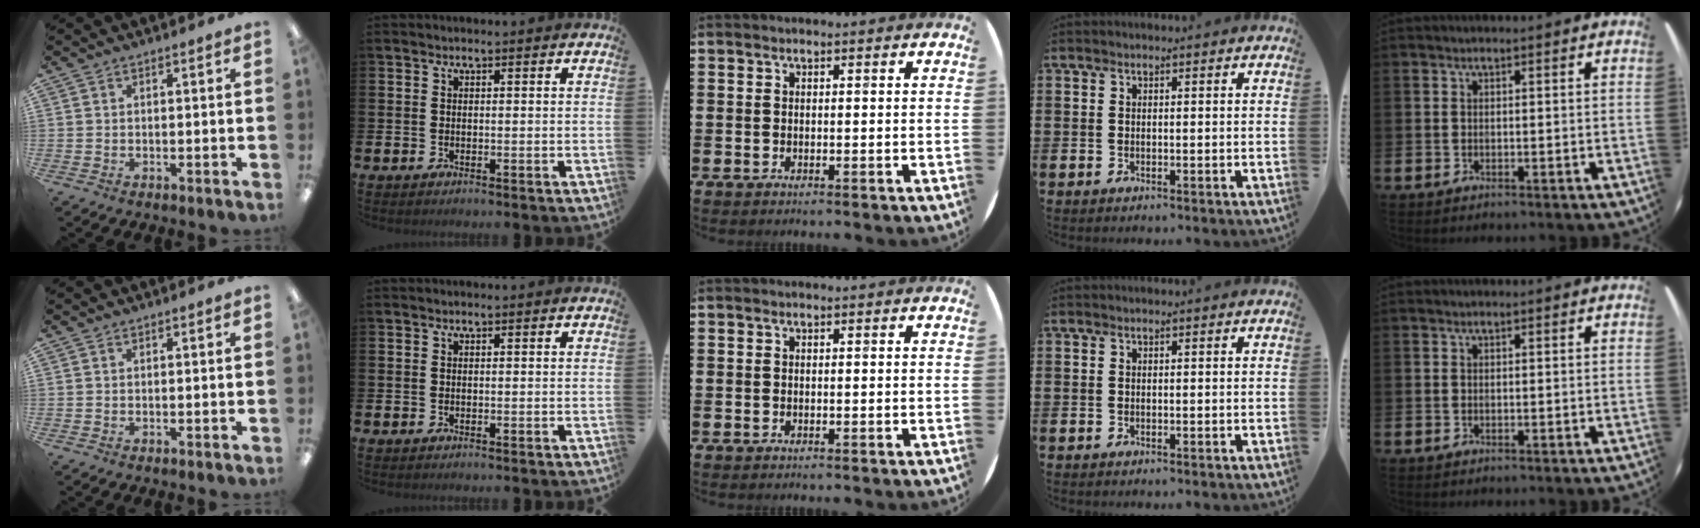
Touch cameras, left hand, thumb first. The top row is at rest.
{}